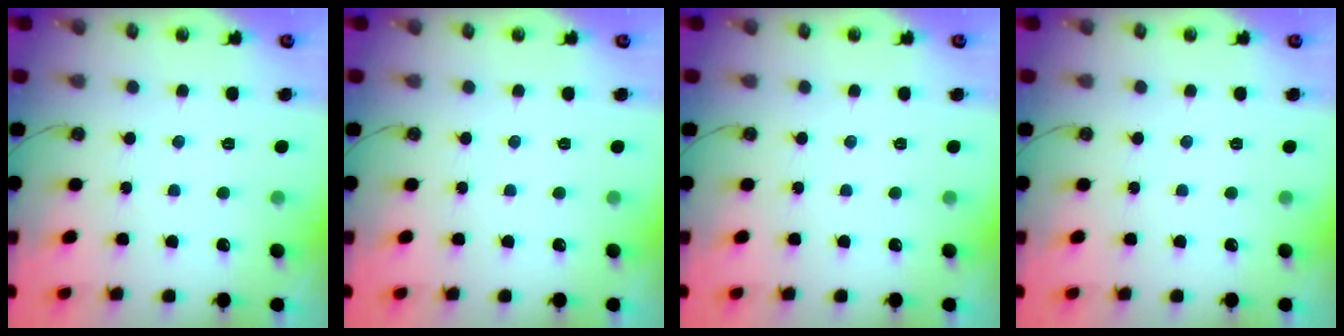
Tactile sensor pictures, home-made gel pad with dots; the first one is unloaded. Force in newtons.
{"total": 0.0}
{"total": 0.0}
{"total": 0.0}